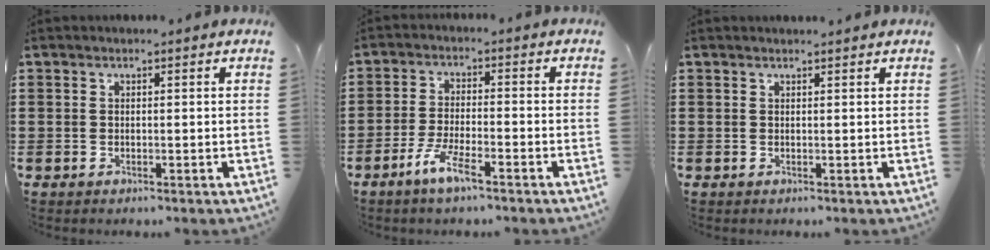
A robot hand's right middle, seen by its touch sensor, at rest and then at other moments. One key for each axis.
{"total": 5.3, "fx": -3.5, "fy": 0.8, "fz": 3.9, "tx": -0.088, "ty": -0.006, "tz": -0.068}
{"total": 0.7, "fx": 0.7, "fy": -0.1, "fz": 0.0, "tx": -0.001, "ty": -0.003, "tz": 0.013}